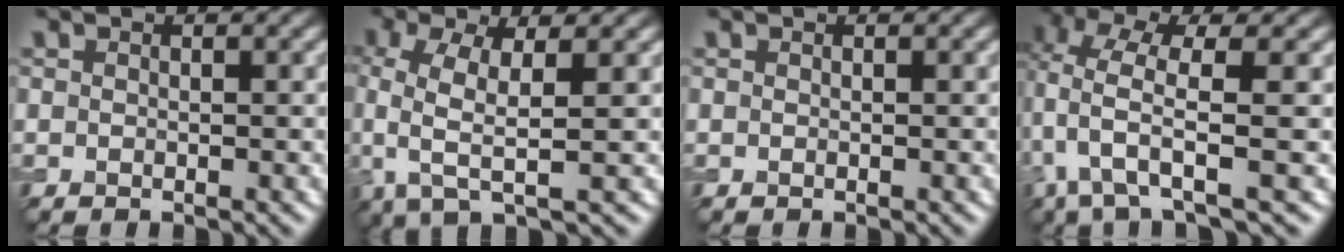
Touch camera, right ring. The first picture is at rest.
{"total": 5.5, "force": [-0.1, 2.0, 5.1], "torque": [-0.124, -0.003, -0.006]}
{"total": 0.0}
{"total": 6.3, "force": [-0.2, 1.7, 6.1], "torque": [-0.126, -0.005, -0.007]}